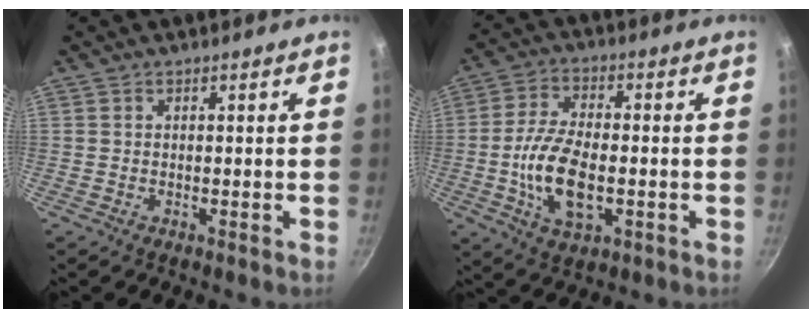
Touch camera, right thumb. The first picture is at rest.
{"total": 12.5, "force": [-2.2, 6.2, 10.7], "torque": [-0.201, 0.004, -0.037]}